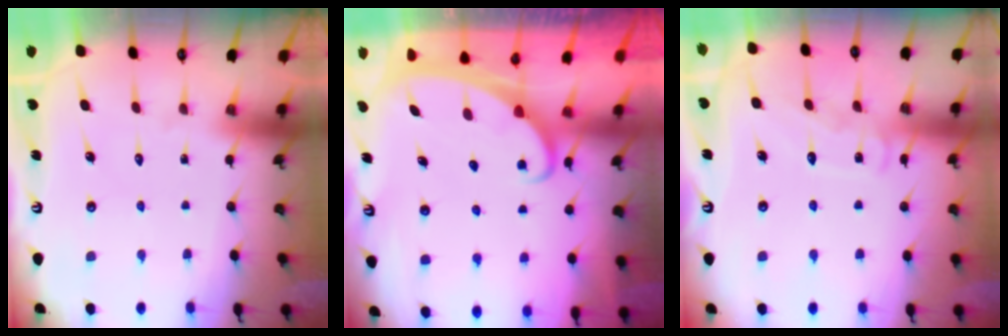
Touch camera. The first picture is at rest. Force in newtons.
{"total": 2.3, "press": 2.3, "slide": 0.3}
{"total": 8.3, "press": 8.2, "slide": 0.6}